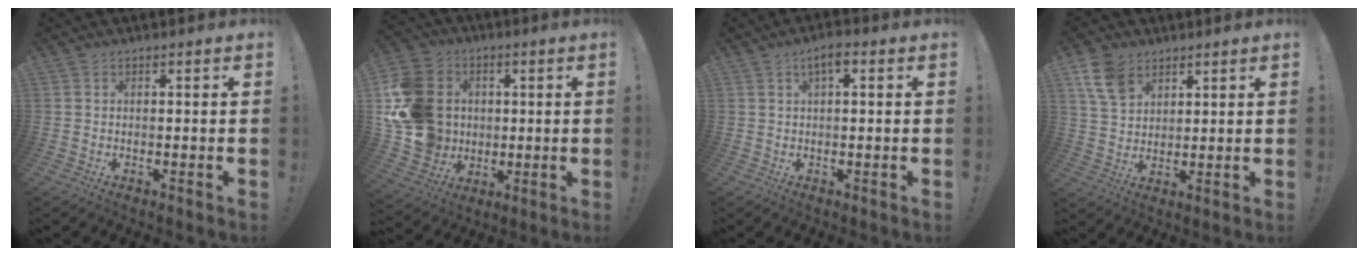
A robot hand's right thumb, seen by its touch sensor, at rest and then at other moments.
{"total": 19.2, "force": [2.0, 17.0, 8.8], "torque": [-0.164, 0.004, 0.058]}
{"total": 3.5, "force": [1.2, 1.2, 3.1], "torque": [-0.047, 0.001, 0.016]}
{"total": 10.0, "force": [6.0, 6.5, 4.7], "torque": [-0.086, -0.022, 0.121]}